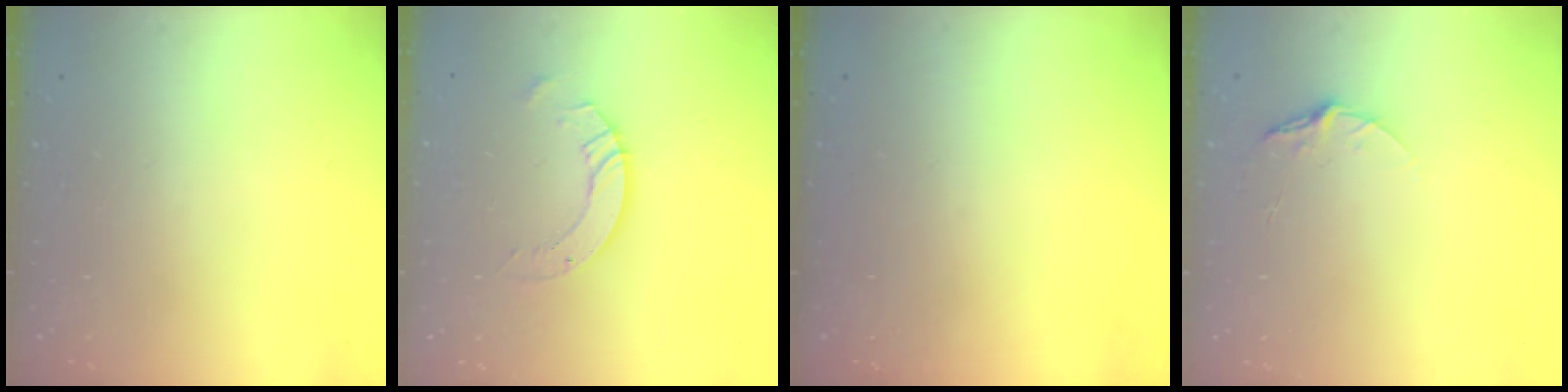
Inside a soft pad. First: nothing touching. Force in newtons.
{"total": 5.0, "press": 5.0, "slide": 0.3}
{"total": 0.0}
{"total": 5.8, "press": 5.8, "slide": 0.5}